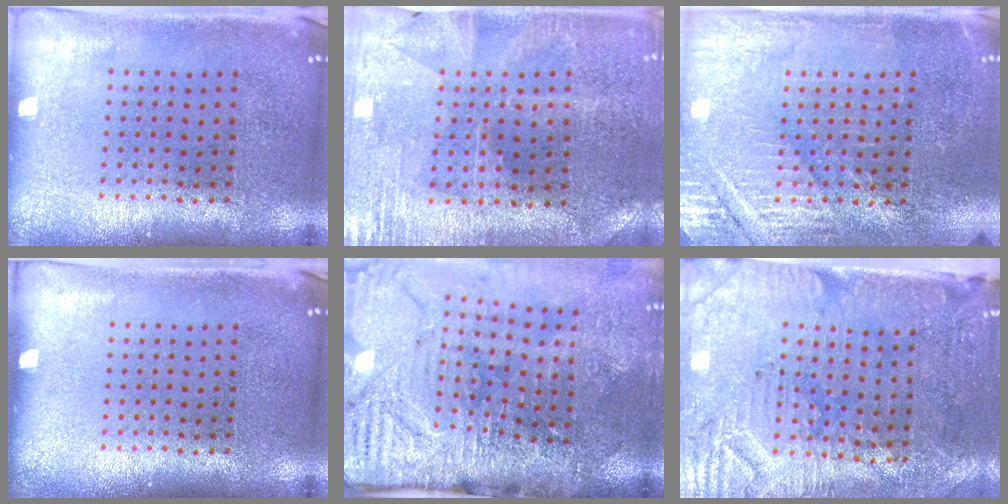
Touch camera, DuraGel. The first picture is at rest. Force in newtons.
{"total": 0.9, "press": 0.8, "slide": 0.3}
{"total": 2.9, "press": 2.9, "slide": 0.3}
{"total": 0.0}
{"total": 4.4, "press": 3.8, "slide": 2.2}
{"total": 3.1, "press": 2.8, "slide": 1.4}